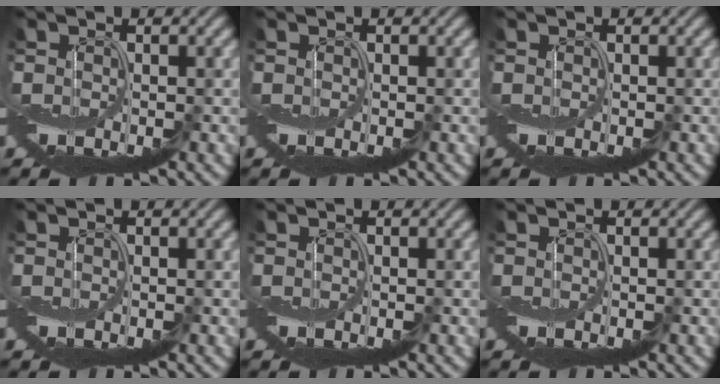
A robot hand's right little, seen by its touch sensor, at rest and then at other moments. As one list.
[{"total": 0.0}, {"total": 0.0}, {"total": 0.0}, {"total": 0.0}, {"total": 0.0}]